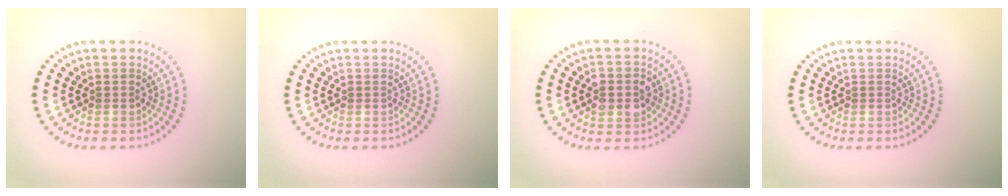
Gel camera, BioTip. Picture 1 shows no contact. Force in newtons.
{"total": 0.0}
{"total": 2.9, "press": 2.9, "slide": 0.3}
{"total": 0.0}